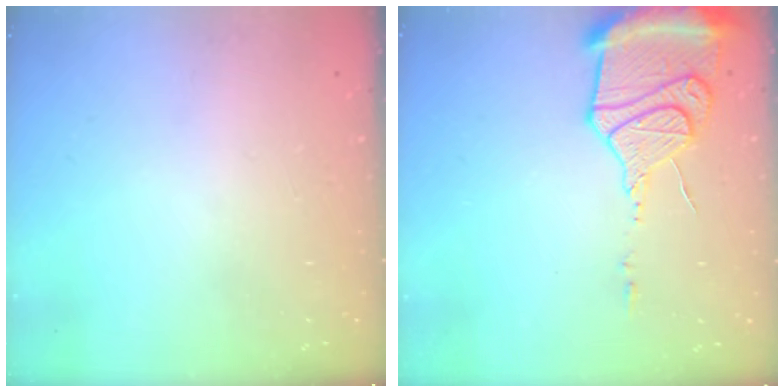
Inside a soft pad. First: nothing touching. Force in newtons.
{"total": 16.9, "press": 15.2, "slide": 7.4}